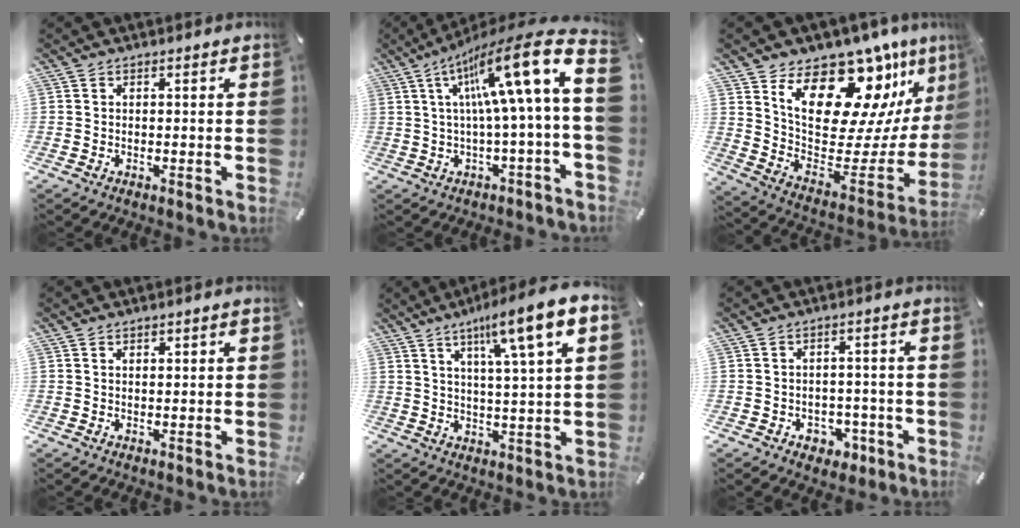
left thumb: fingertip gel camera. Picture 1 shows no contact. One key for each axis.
{"total": 21.4, "fx": 7.7, "fy": 3.3, "fz": 19.8, "tx": -0.322, "ty": -0.061, "tz": 0.114}
{"total": 21.8, "fx": 13.1, "fy": 12.1, "fz": 12.6, "tx": -0.182, "ty": -0.103, "tz": 0.236}
{"total": 1.1, "fx": 0.5, "fy": 0.5, "fz": 0.8, "tx": -0.014, "ty": 0.002, "tz": 0.009}
{"total": 11.8, "fx": 6.7, "fy": 0.6, "fz": 9.7, "tx": -0.158, "ty": -0.035, "tz": 0.101}
{"total": 4.8, "fx": -1.7, "fy": 4.1, "fz": 1.9, "tx": -0.014, "ty": 0.006, "tz": -0.031}